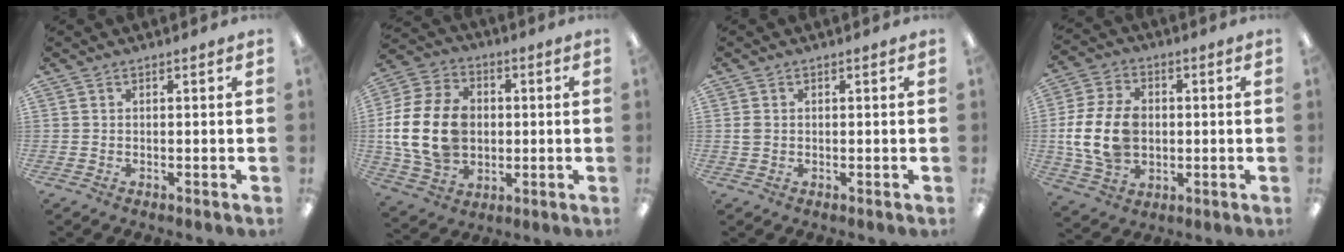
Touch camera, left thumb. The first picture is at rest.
{"total": 18.1, "force": [0.3, 13.8, 11.8], "torque": [-0.256, 0.009, 0.009]}
{"total": 1.5, "force": [0.1, 1.2, 1.0], "torque": [-0.021, 0.004, 0.002]}
{"total": 14.9, "force": [0.1, 10.9, 10.2], "torque": [-0.227, 0.009, 0.005]}